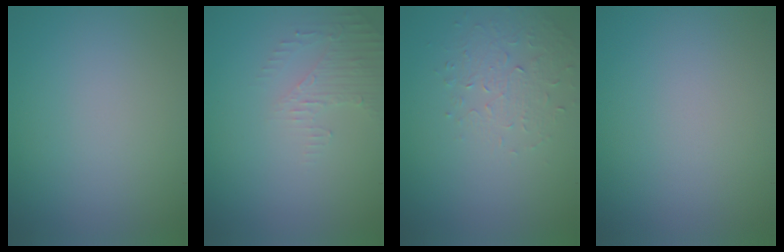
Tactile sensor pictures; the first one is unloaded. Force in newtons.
{"total": 2.2, "press": 2.1, "slide": 0.5}
{"total": 1.6, "press": 1.1, "slide": 1.2}
{"total": 0.0}